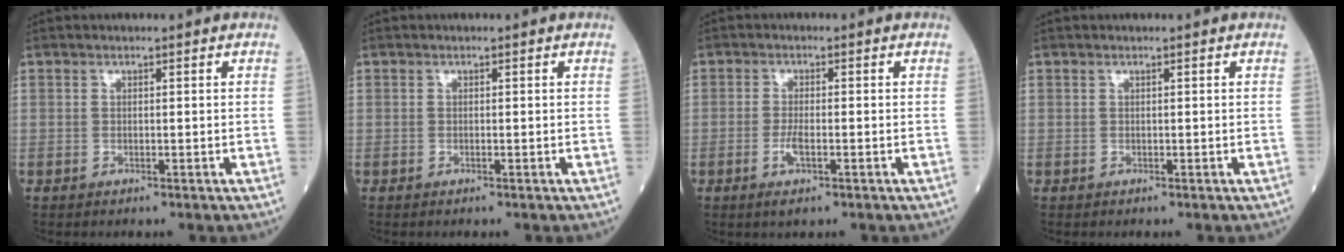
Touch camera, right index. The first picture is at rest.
{"total": 0.0}
{"total": 2.8, "force": [-1.1, 0.5, 2.6], "torque": [-0.056, -0.004, -0.020]}
{"total": 0.0}